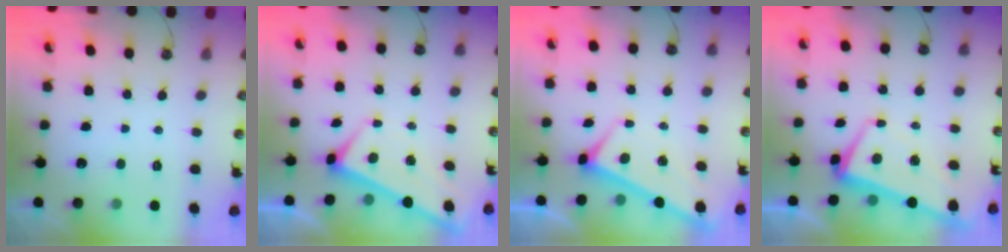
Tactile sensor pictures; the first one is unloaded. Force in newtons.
{"total": 1.8, "press": 1.8, "slide": 0.2}
{"total": 2.1, "press": 2.1, "slide": 0.6}
{"total": 1.6, "press": 0.1, "slide": 1.5}